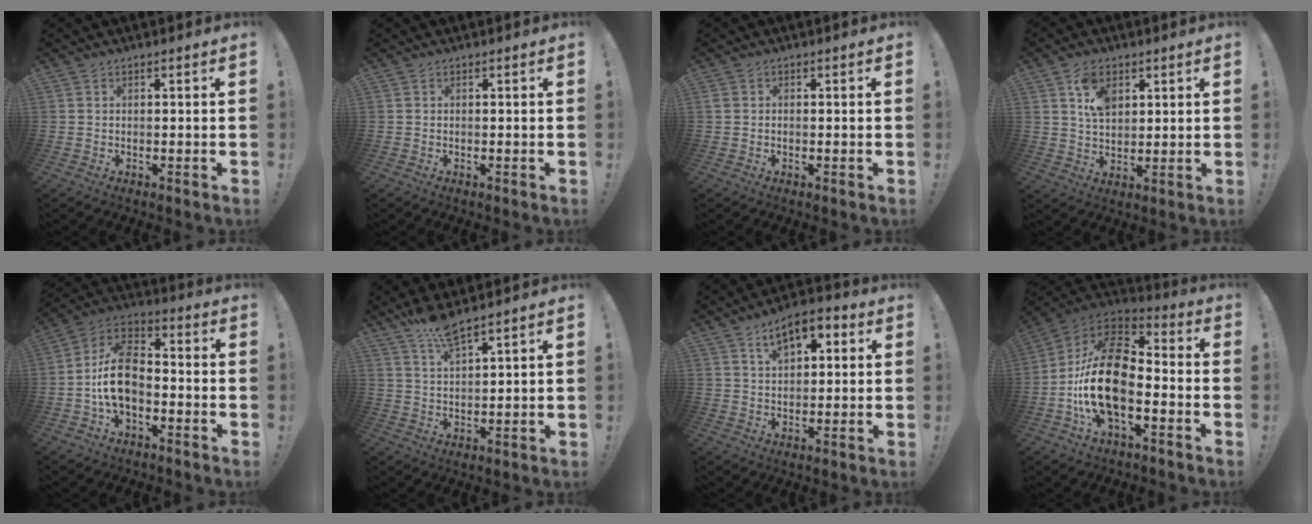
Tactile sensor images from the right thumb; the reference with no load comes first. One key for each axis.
{"total": 0.0}
{"total": 0.8, "fx": -0.1, "fy": 0.8, "fz": 0.3, "tx": -0.004, "ty": 0.004, "tz": -0.001}
{"total": 8.6, "fx": 4.2, "fy": 5.7, "fz": 5.0, "tx": -0.084, "ty": -0.005, "tz": 0.079}
{"total": 13.1, "fx": -3.0, "fy": 8.6, "fz": 9.4, "tx": -0.173, "ty": 0.026, "tz": -0.055}
{"total": 7.4, "fx": 6.2, "fy": 0.9, "fz": 4.0, "tx": -0.082, "ty": -0.028, "tz": 0.110}
{"total": 8.7, "fx": 4.1, "fy": 5.0, "fz": 5.9, "tx": -0.089, "ty": -0.006, "tz": 0.072}
{"total": 22.1, "fx": -5.1, "fy": 12.1, "fz": 17.8, "tx": -0.351, "ty": 0.030, "tz": -0.082}